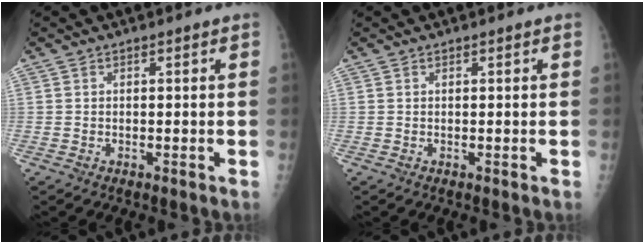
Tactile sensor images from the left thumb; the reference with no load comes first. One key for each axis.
{"total": 0.0}